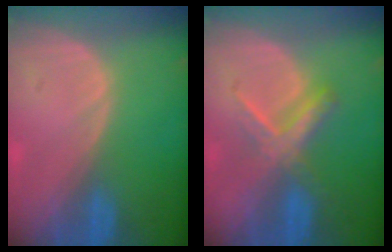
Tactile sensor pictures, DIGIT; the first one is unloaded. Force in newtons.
{"total": 5.5, "press": 5.4, "slide": 1.1}